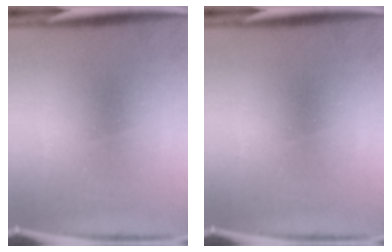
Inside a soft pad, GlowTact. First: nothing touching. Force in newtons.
{"total": 0.0}